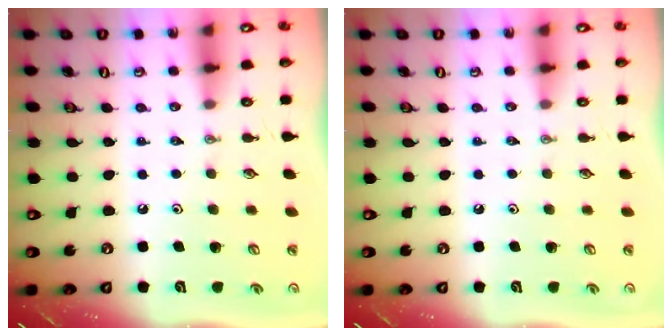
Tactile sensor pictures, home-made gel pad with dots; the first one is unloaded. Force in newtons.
{"total": 0.0}